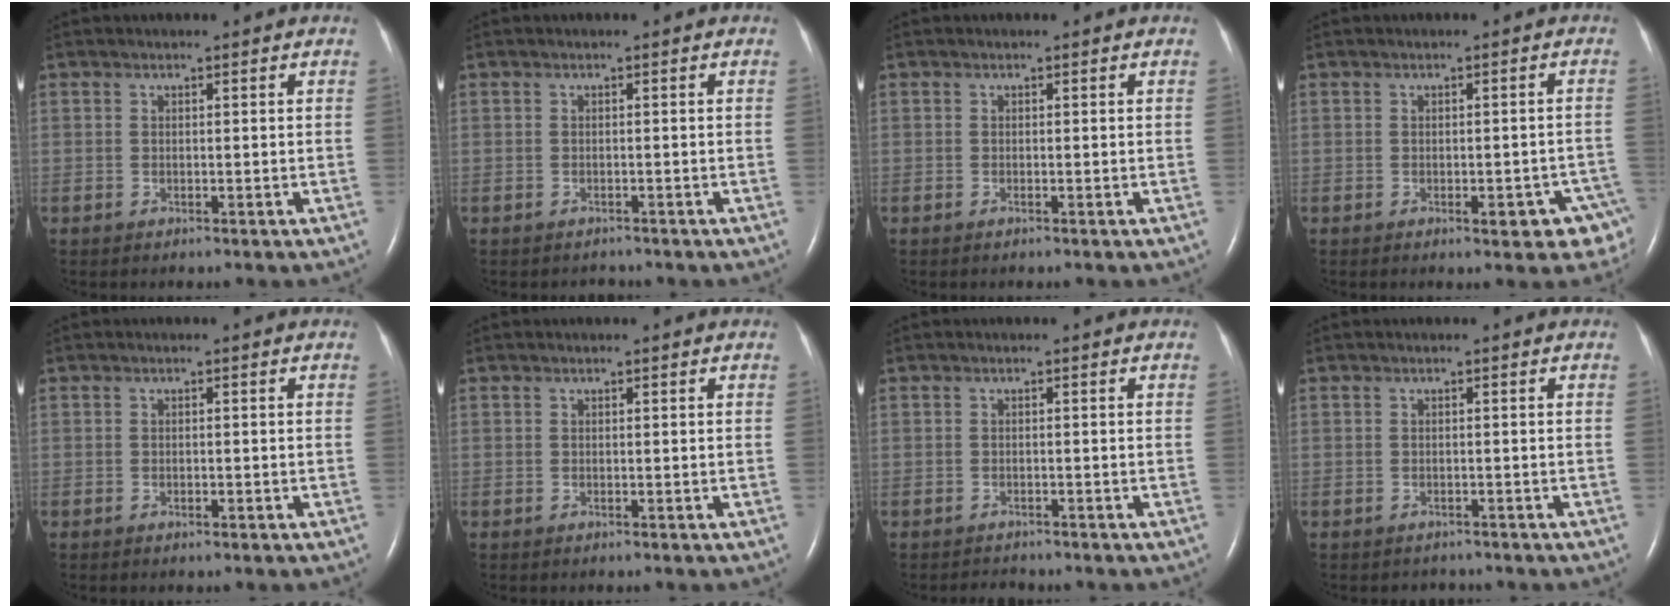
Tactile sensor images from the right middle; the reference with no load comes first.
{"total": 1.1, "force": [-1.0, 0.5, -0.1], "torque": [-0.003, -0.001, -0.013]}
{"total": 0.0}
{"total": 5.9, "force": [-3.6, 2.2, 4.1], "torque": [-0.031, 0.012, -0.042]}
{"total": 0.5, "force": [-0.3, 0.2, 0.4], "torque": [-0.011, -0.001, -0.001]}
{"total": 0.0}
{"total": 1.3, "force": [-1.3, 0.4, -0.2], "torque": [-0.002, -0.006, -0.017]}
{"total": 1.4, "force": [-1.2, 0.7, -0.2], "torque": [-0.003, -0.001, -0.017]}